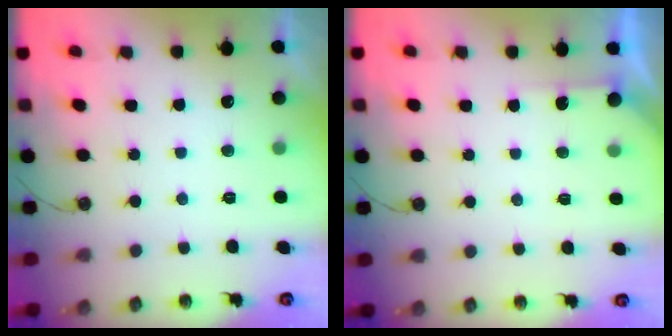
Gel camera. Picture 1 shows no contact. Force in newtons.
{"total": 2.8, "press": 2.8, "slide": 0.4}